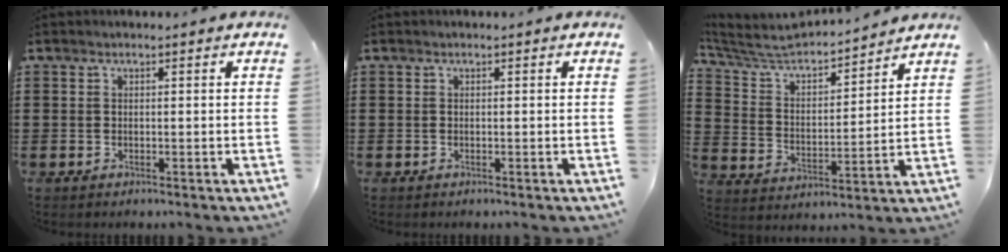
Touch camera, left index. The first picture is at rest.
{"total": 0.0}
{"total": 4.9, "force": [4.6, 1.2, 1.3], "torque": [-0.052, -0.037, 0.071]}